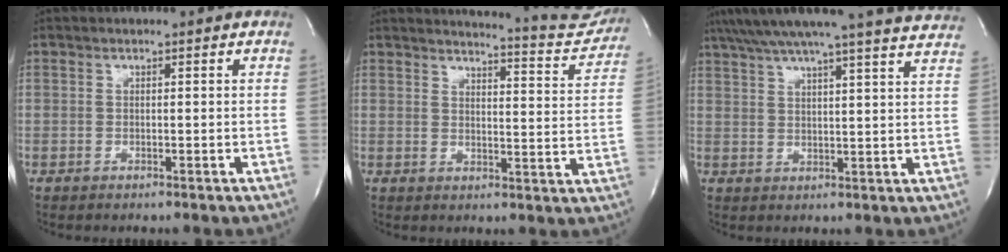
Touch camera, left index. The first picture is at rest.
{"total": 14.0, "force": [13.7, 1.3, 2.4], "torque": [-0.020, -0.070, 0.139]}
{"total": 24.4, "force": [22.1, 0.2, 10.4], "torque": [-0.174, -0.020, 0.278]}